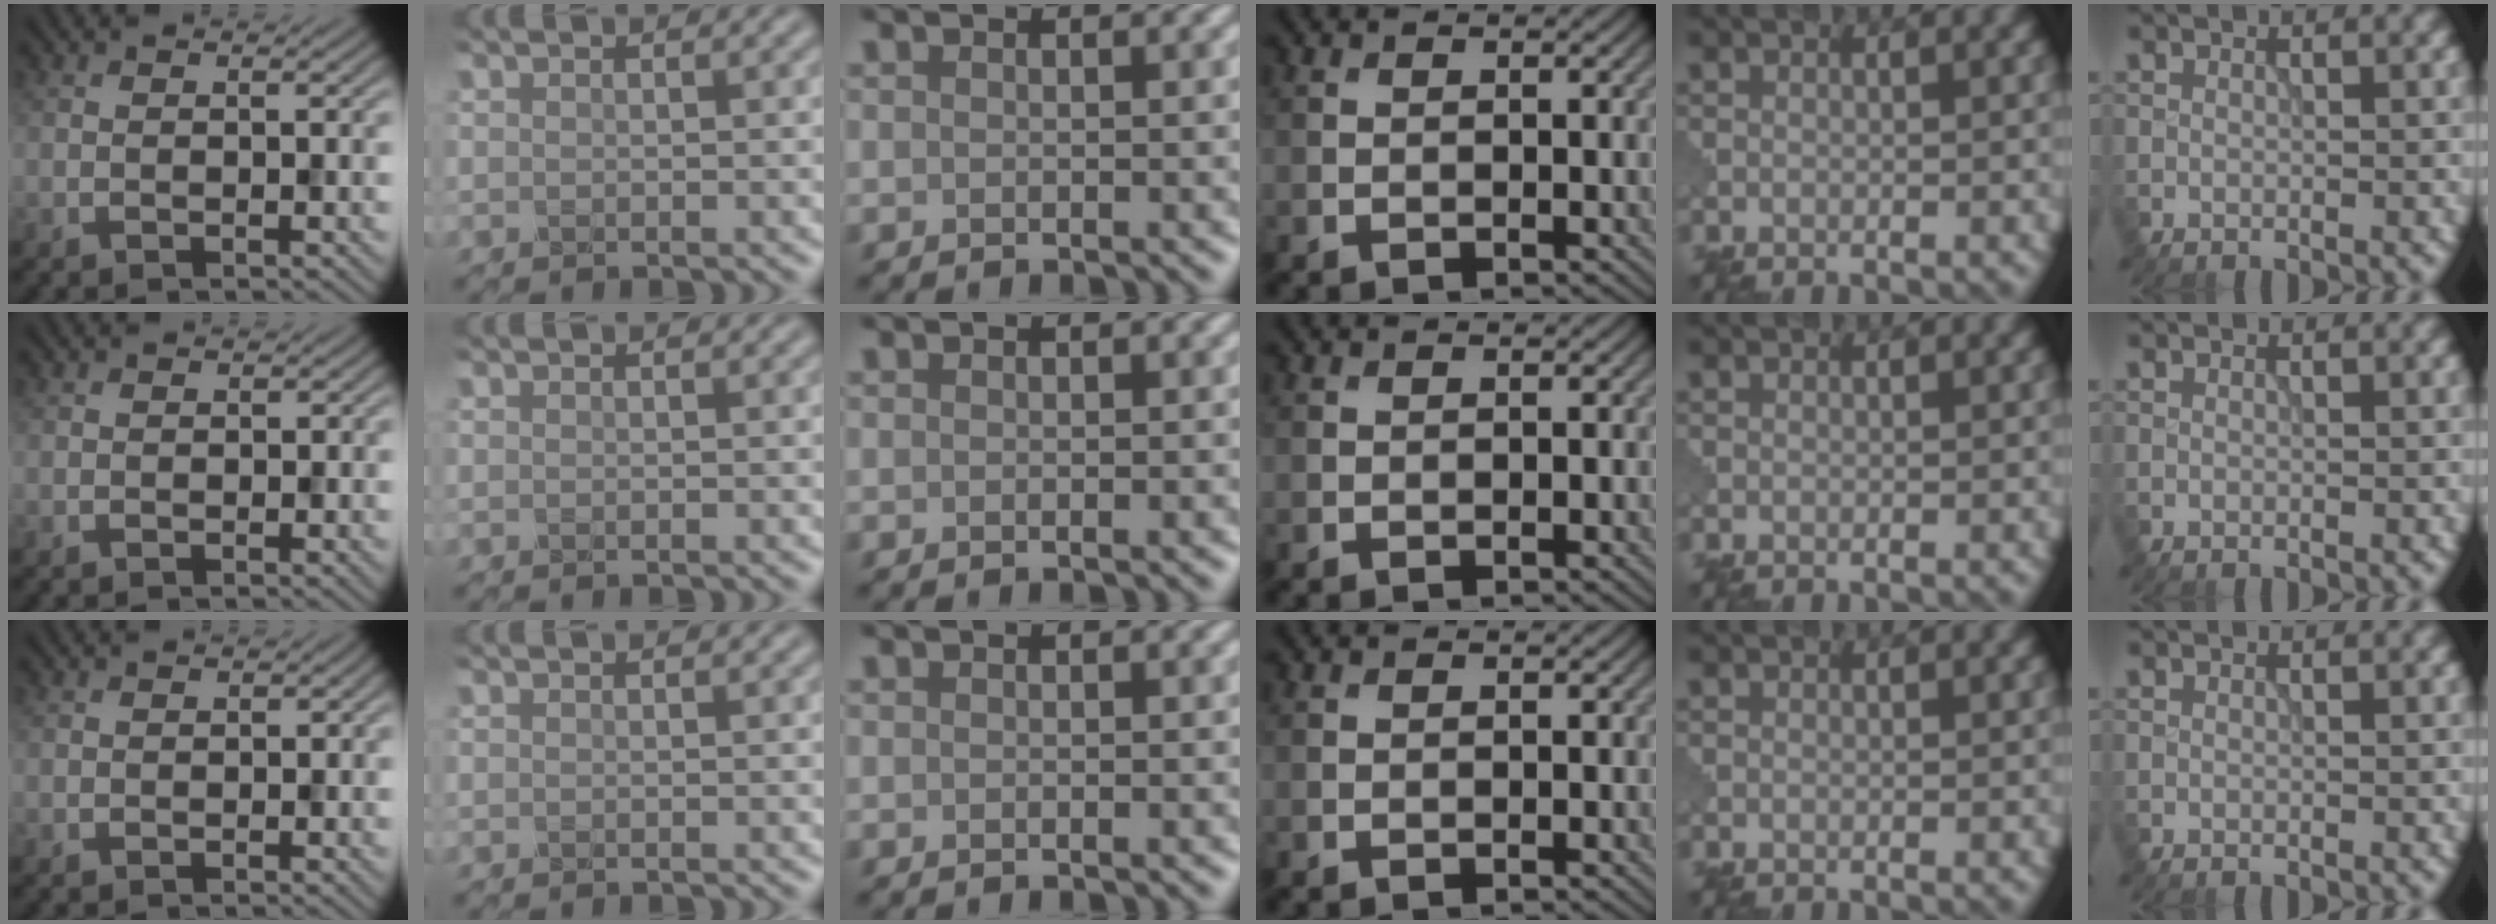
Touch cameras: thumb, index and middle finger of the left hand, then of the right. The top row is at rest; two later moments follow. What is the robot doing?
{"motion": "shake", "object": "medicine bottle"}